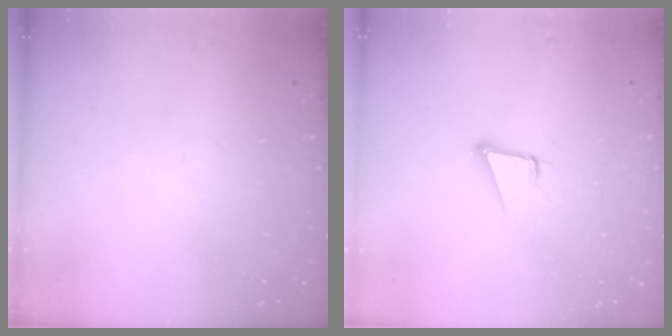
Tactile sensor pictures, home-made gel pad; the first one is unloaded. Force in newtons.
{"total": 4.3, "press": 3.4, "slide": 2.6}